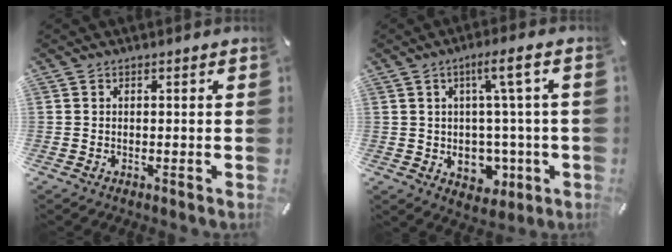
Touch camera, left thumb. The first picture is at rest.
{"total": 10.4, "force": [0.9, 5.9, 8.4], "torque": [-0.111, -0.003, 0.016]}